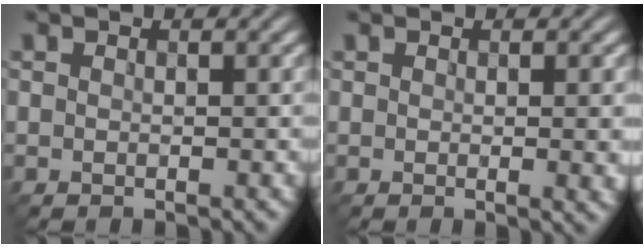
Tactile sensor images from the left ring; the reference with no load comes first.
{"total": 3.1, "force": [0.1, 0.9, 2.9], "torque": [-0.029, 0.000, 0.002]}